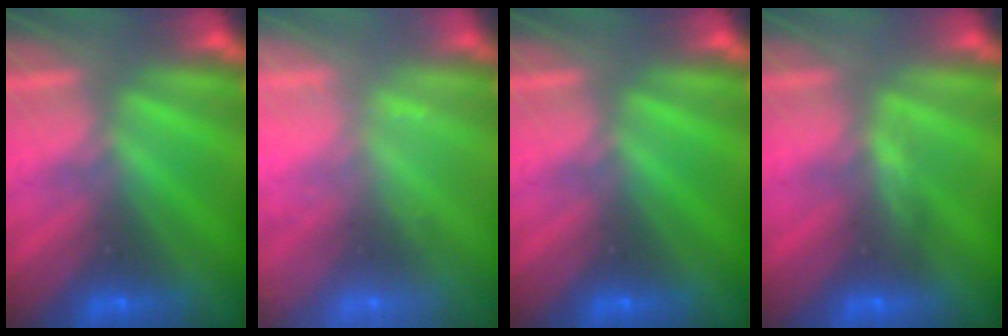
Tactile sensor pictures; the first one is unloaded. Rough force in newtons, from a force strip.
{"total": 7.0}
{"total": 0.0}
{"total": 3.4}